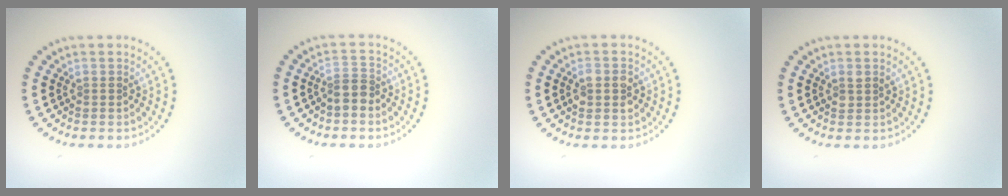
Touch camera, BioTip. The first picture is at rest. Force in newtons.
{"total": 2.1, "press": 1.7, "slide": 1.2}
{"total": 2.4, "press": 2.4, "slide": 0.2}
{"total": 1.0, "press": 1.0, "slide": 0.2}